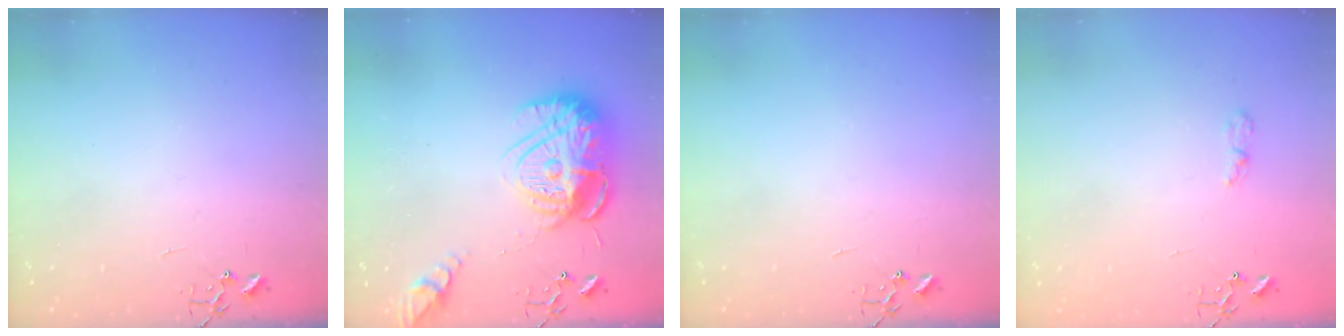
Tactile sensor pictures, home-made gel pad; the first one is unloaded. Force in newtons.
{"total": 18.0, "press": 17.9, "slide": 1.8}
{"total": 0.0}
{"total": 3.3, "press": 3.3, "slide": 0.5}